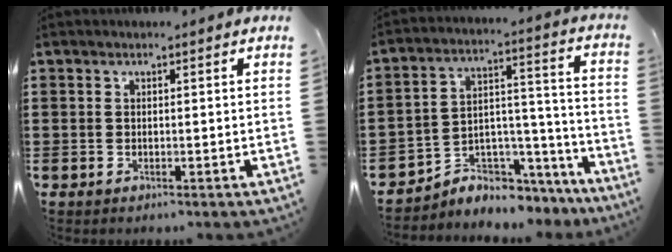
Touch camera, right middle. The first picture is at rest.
{"total": 4.9, "force": [-4.4, 2.1, 0.3], "torque": [-0.010, 0.004, -0.088]}